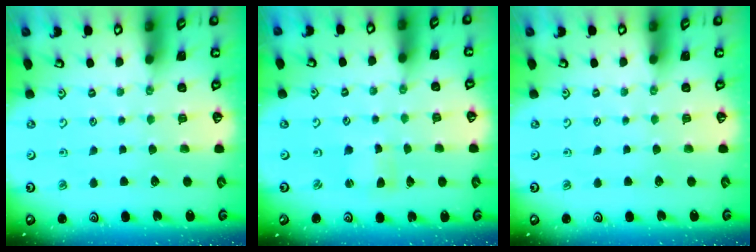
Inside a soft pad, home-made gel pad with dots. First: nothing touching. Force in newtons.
{"total": 1.7, "press": 1.7, "slide": 0.3}
{"total": 0.0}